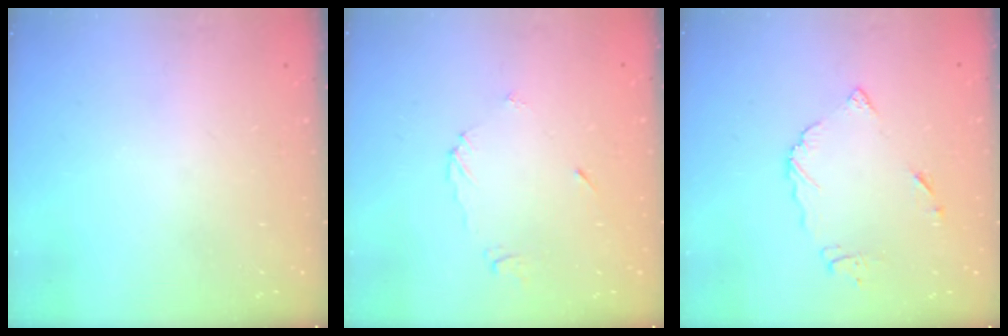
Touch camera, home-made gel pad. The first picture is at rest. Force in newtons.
{"total": 4.9, "press": 4.9, "slide": 0.1}
{"total": 6.9, "press": 6.9, "slide": 0.1}